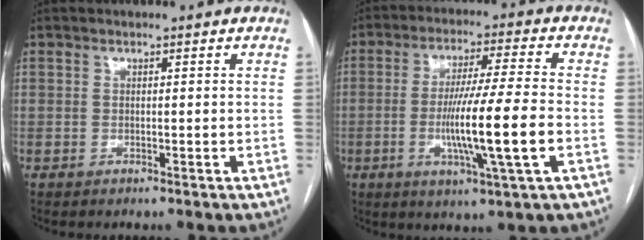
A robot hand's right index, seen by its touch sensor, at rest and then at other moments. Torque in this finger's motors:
{"motor_torque": [2.14, 0.00, 1.01, 0.21]}